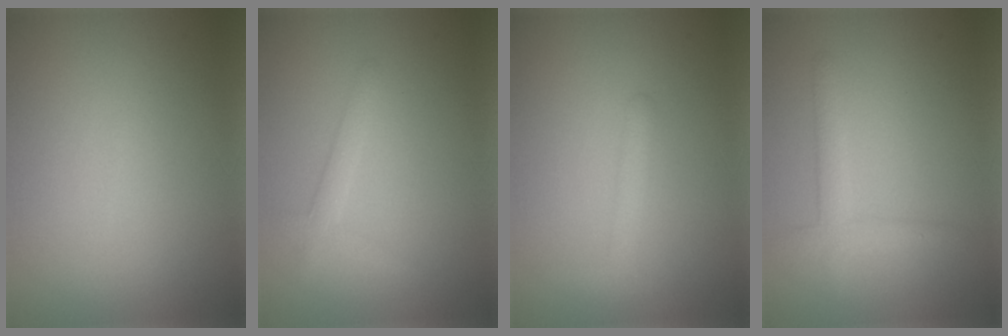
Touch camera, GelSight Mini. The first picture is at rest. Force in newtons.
{"total": 1.7, "press": 1.7, "slide": 0.1}
{"total": 1.6, "press": 1.6, "slide": 0.1}
{"total": 2.1, "press": 2.1, "slide": 0.1}